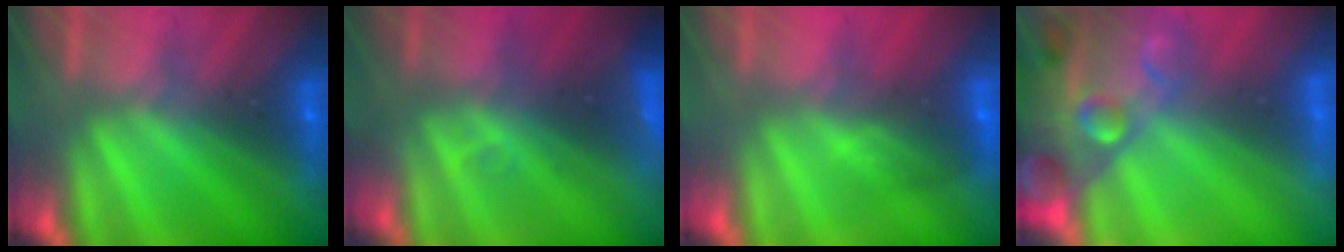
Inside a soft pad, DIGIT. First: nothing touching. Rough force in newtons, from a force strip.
{"total": 3.3}
{"total": 3.0}
{"total": 6.9}